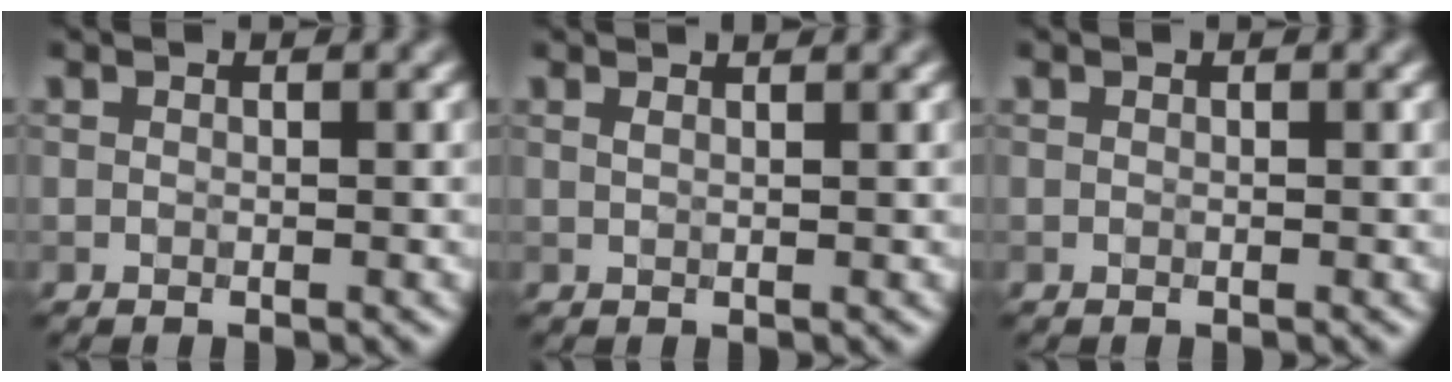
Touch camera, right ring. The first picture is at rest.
{"total": 2.1, "force": [1.5, 0.8, 1.2], "torque": [-0.012, 0.002, -0.002]}
{"total": 0.0}